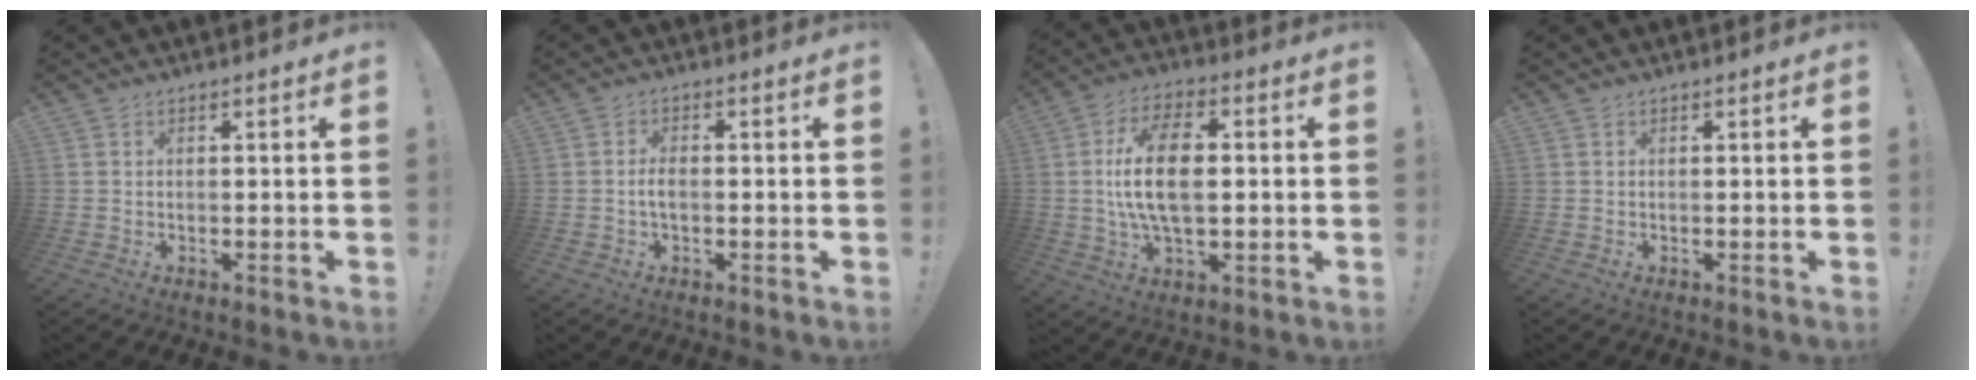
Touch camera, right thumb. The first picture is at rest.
{"total": 3.0, "force": [-0.8, 1.3, 2.6], "torque": [-0.058, 0.006, -0.015]}
{"total": 15.4, "force": [0.6, 7.8, 13.2], "torque": [-0.235, 0.004, 0.007]}
{"total": 0.0}